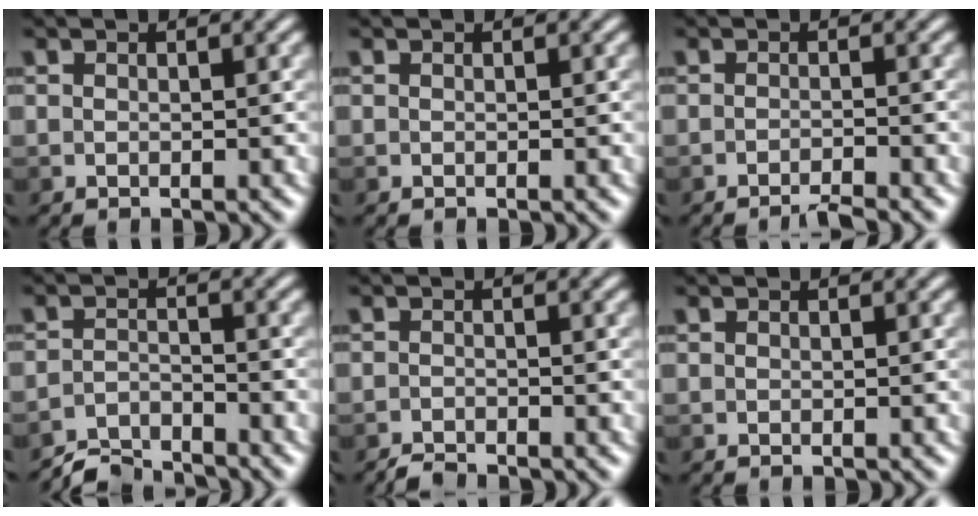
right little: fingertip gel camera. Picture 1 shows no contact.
{"total": 0.0}
{"total": 2.3, "force": [-1.8, 0.0, 1.4], "torque": [-0.016, -0.002, -0.034]}
{"total": 4.2, "force": [-4.2, 0.0, -0.3], "torque": [-0.005, 0.001, -0.084]}
{"total": 1.9, "force": [-1.8, 0.1, 0.7], "torque": [-0.013, -0.001, -0.035]}
{"total": 0.0}